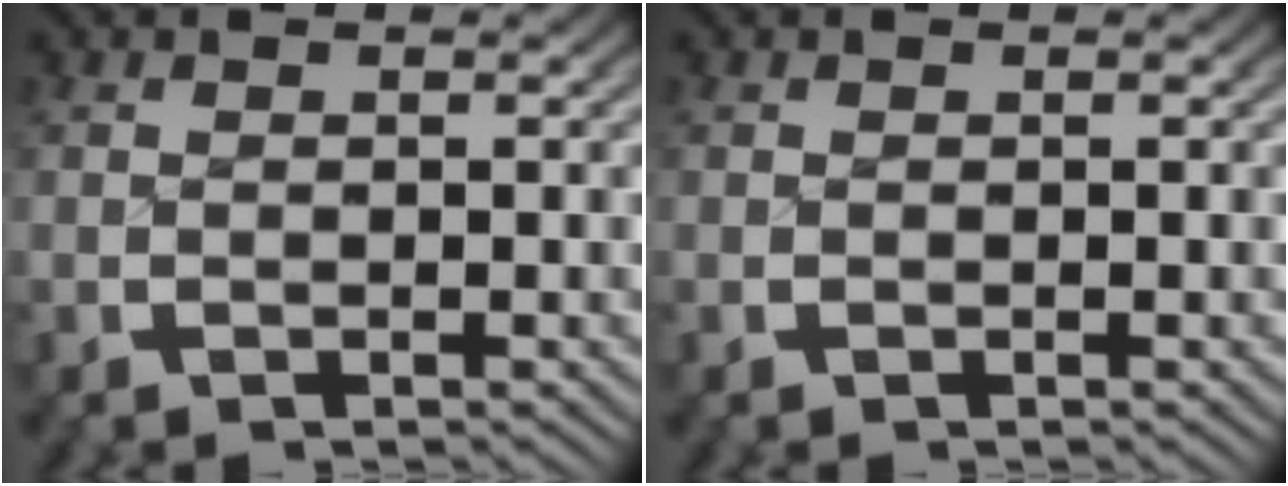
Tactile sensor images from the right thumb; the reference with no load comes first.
{"total": 0.0}